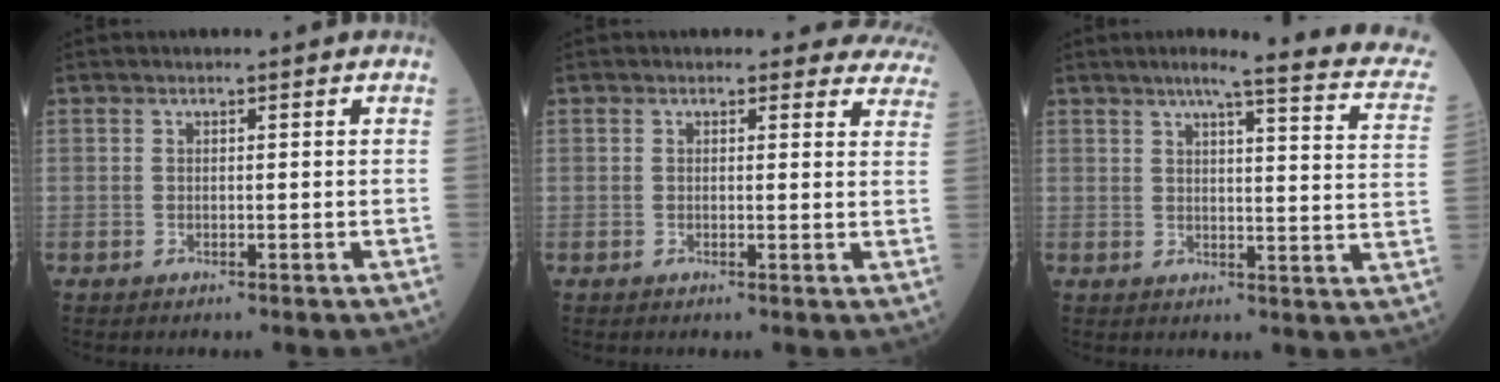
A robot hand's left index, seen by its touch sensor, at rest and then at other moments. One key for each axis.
{"total": 8.2, "fx": 7.6, "fy": 3.0, "fz": 0.0, "tx": 0.057, "ty": -0.015, "tz": 0.037}
{"total": 17.1, "fx": 14.3, "fy": 0.6, "fz": 9.3, "tx": -0.111, "ty": -0.034, "tz": 0.152}